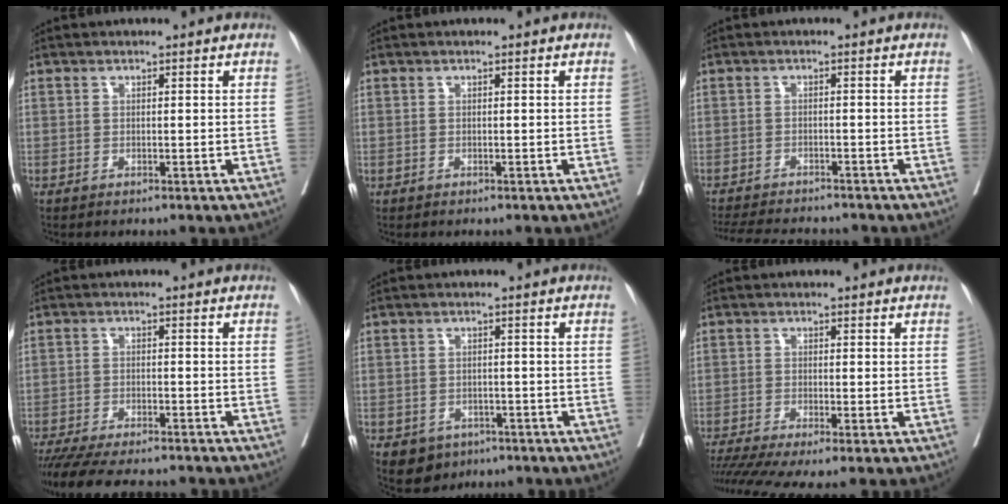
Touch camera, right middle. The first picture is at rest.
{"total": 0.0}
{"total": 9.2, "force": [-8.7, 1.6, 2.8], "torque": [-0.046, -0.004, -0.123]}
{"total": 11.8, "force": [-10.6, 1.9, 5.0], "torque": [-0.074, -0.014, -0.152]}
{"total": 4.8, "force": [-2.8, 3.6, 1.3], "torque": [-0.019, 0.001, -0.035]}
{"total": 7.3, "force": [-5.1, 0.8, 5.2], "torque": [-0.089, -0.011, -0.090]}